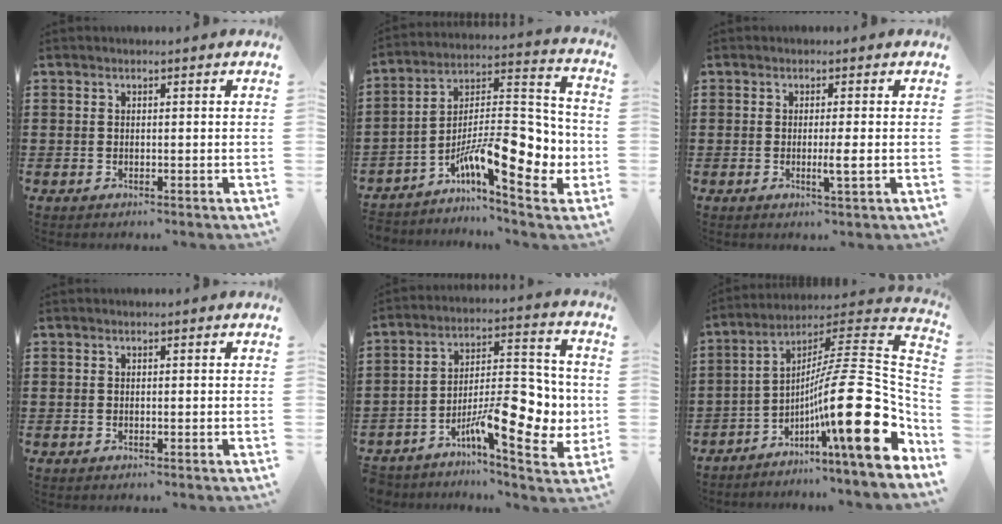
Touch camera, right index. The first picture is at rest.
{"total": 13.9, "force": [-5.7, 4.8, 11.7], "torque": [-0.184, -0.010, -0.101]}
{"total": 2.8, "force": [-0.5, -0.2, 2.7], "torque": [-0.045, -0.009, -0.010]}
{"total": 0.0}
{"total": 12.1, "force": [-4.7, 4.6, 10.2], "torque": [-0.146, -0.008, -0.083]}
{"total": 20.4, "force": [-4.9, 3.3, 19.5], "torque": [-0.314, -0.026, -0.091]}